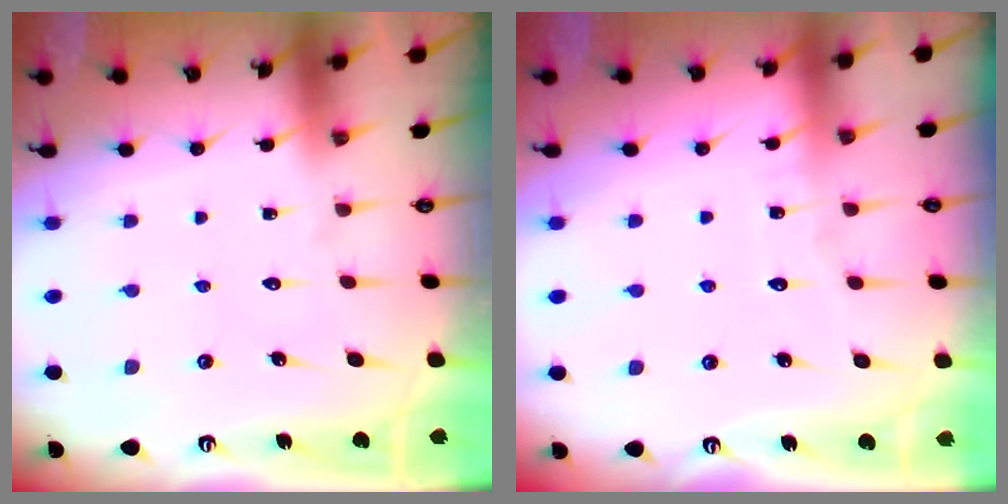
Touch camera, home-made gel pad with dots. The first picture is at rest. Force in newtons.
{"total": 2.5, "press": 2.5, "slide": 0.2}